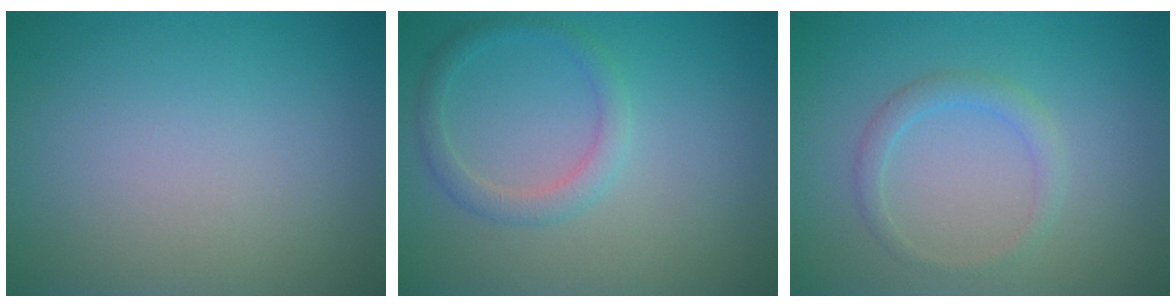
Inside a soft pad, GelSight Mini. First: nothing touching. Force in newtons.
{"total": 2.0, "press": 2.0, "slide": 0.1}
{"total": 1.7, "press": 1.7, "slide": 0.1}